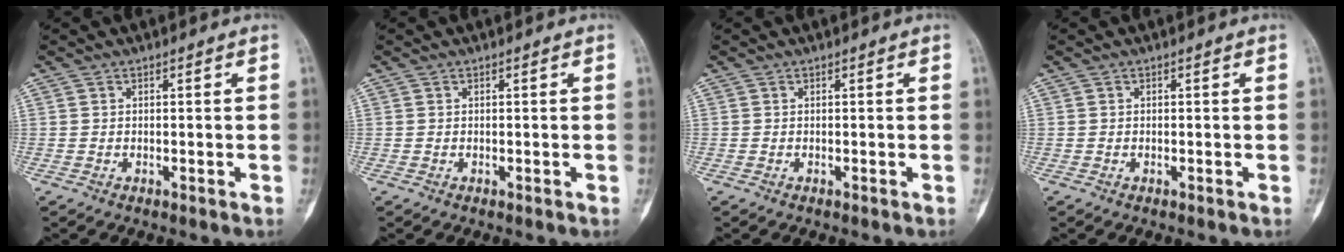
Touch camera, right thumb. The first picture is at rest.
{"total": 0.0}
{"total": 0.0}
{"total": 0.0}